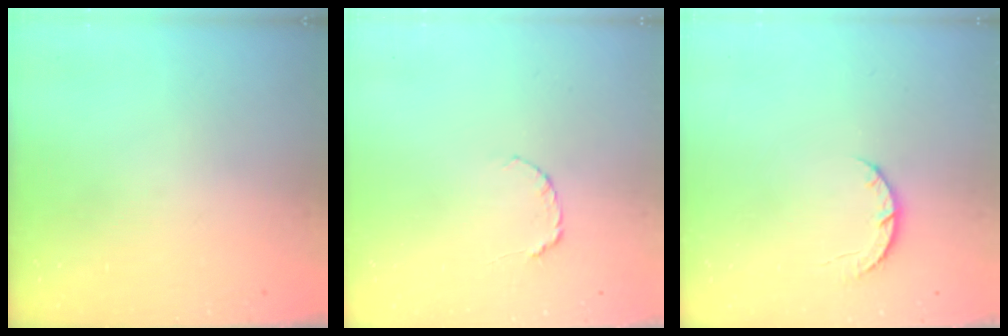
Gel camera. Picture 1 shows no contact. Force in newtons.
{"total": 4.0, "press": 3.9, "slide": 0.5}
{"total": 3.9, "press": 3.8, "slide": 0.6}